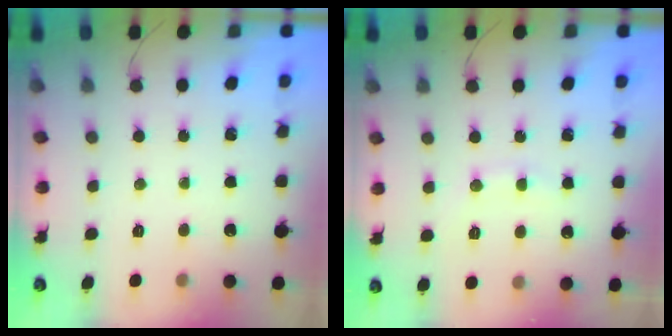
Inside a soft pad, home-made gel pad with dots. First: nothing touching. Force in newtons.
{"total": 7.3, "press": 7.2, "slide": 1.4}